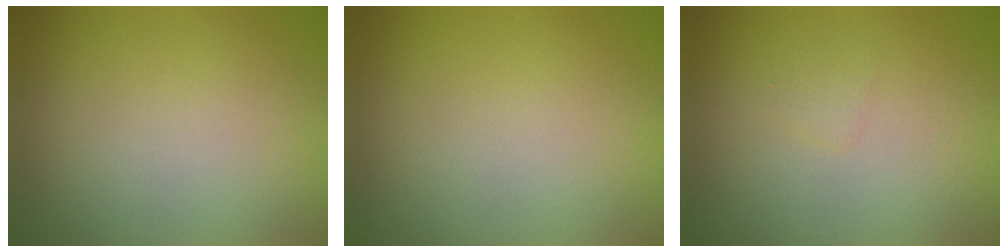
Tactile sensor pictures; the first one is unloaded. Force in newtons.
{"total": 0.0}
{"total": 0.8, "press": 0.8, "slide": 0.0}